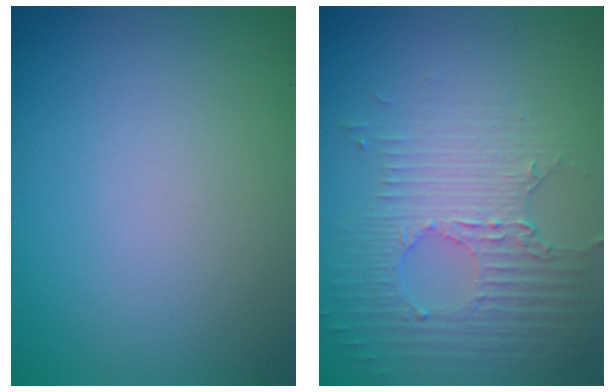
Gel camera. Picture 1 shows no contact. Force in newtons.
{"total": 3.7, "press": 3.3, "slide": 1.7}